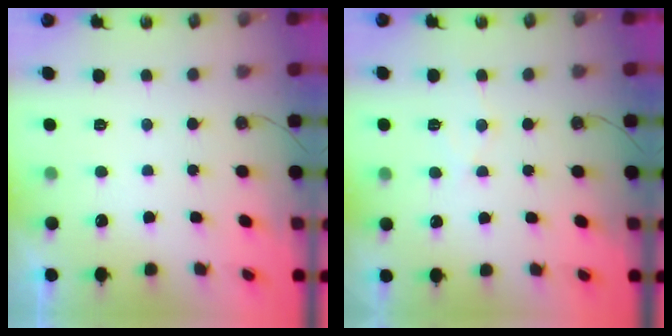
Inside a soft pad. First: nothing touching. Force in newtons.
{"total": 6.4, "press": 6.4, "slide": 0.3}